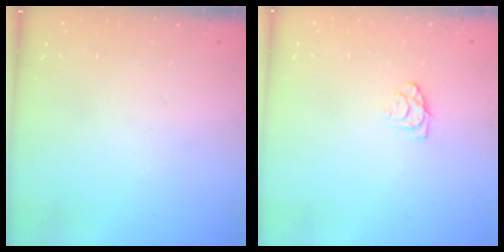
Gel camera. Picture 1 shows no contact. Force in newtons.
{"total": 4.5, "press": 4.5, "slide": 0.3}